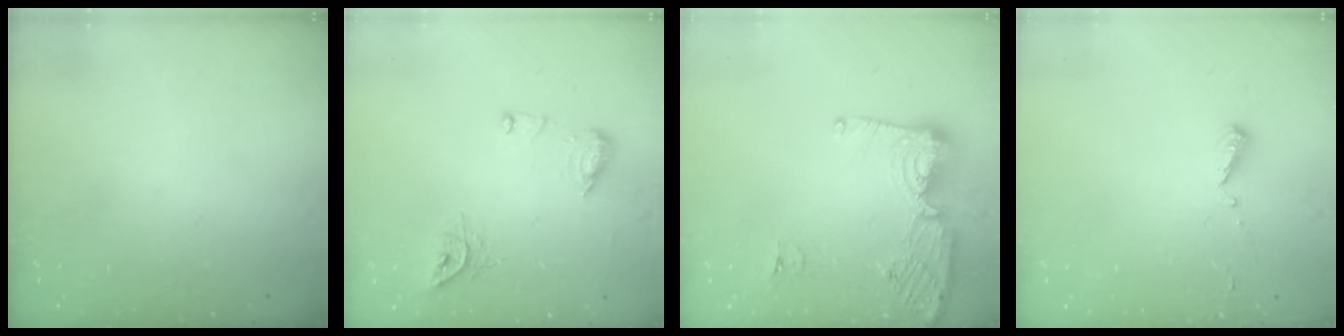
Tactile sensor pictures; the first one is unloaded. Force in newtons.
{"total": 9.8, "press": 9.8, "slide": 0.6}
{"total": 11.7, "press": 11.7, "slide": 1.2}
{"total": 4.7, "press": 4.7, "slide": 0.4}